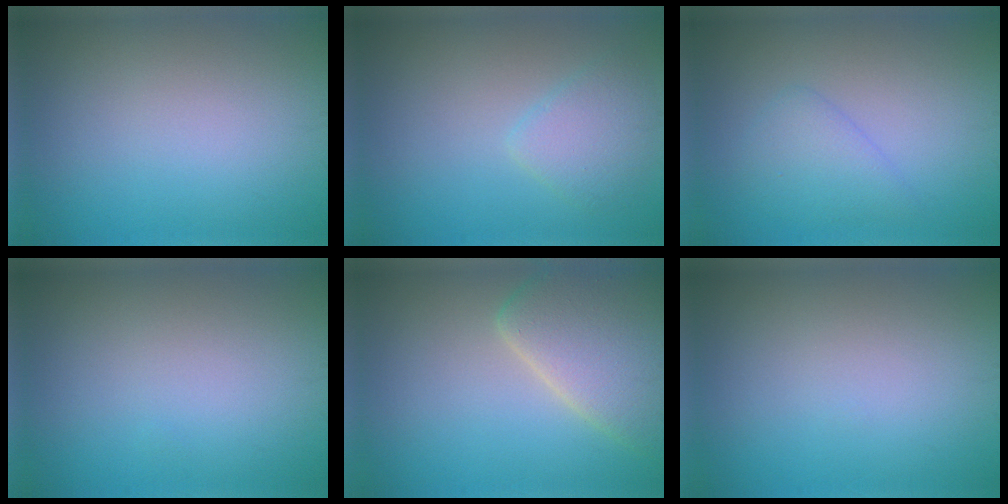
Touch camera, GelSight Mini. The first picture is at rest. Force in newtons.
{"total": 2.5, "press": 2.5, "slide": 0.2}
{"total": 2.5, "press": 2.4, "slide": 0.2}
{"total": 0.0}
{"total": 6.9, "press": 6.8, "slide": 0.4}
{"total": 0.0}